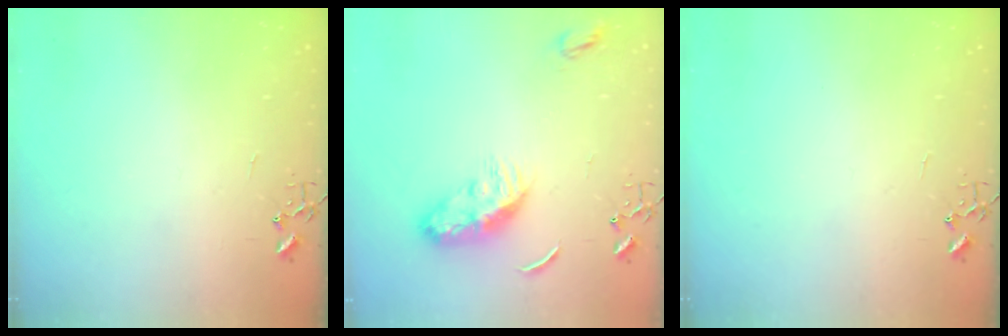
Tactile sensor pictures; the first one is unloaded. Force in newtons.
{"total": 10.6, "press": 10.5, "slide": 0.7}
{"total": 0.0}